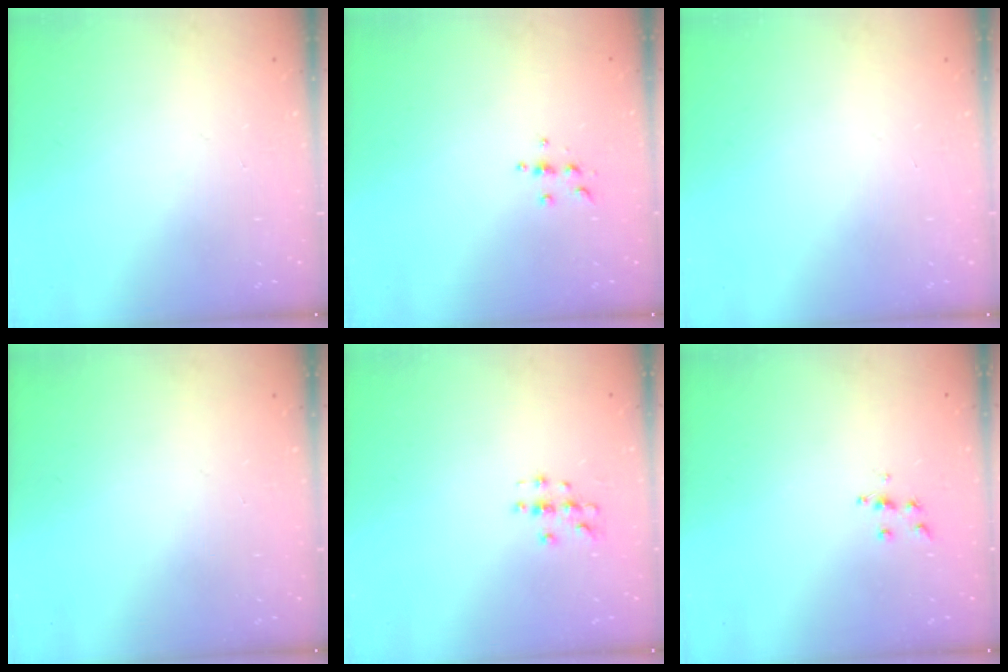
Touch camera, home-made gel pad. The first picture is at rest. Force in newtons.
{"total": 5.3, "press": 5.3, "slide": 0.5}
{"total": 0.0}
{"total": 0.0}
{"total": 3.4, "press": 3.4, "slide": 0.2}
{"total": 6.1, "press": 6.1, "slide": 0.5}